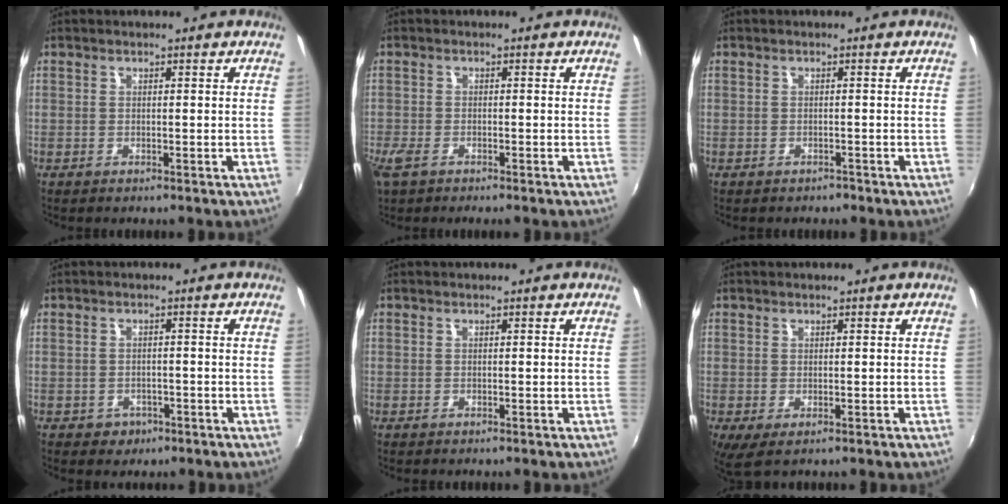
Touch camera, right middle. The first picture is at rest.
{"total": 3.3, "force": [-2.2, 1.4, 2.1], "torque": [-0.053, -0.009, -0.043]}
{"total": 0.9, "force": [-0.8, 0.5, 0.0], "torque": [-0.003, 0.001, -0.010]}
{"total": 3.0, "force": [-1.4, 2.5, 0.8], "torque": [-0.022, 0.000, -0.017]}
{"total": 0.0}
{"total": 2.4, "force": [0.0, 0.3, 2.4], "torque": [-0.041, -0.008, 0.002]}